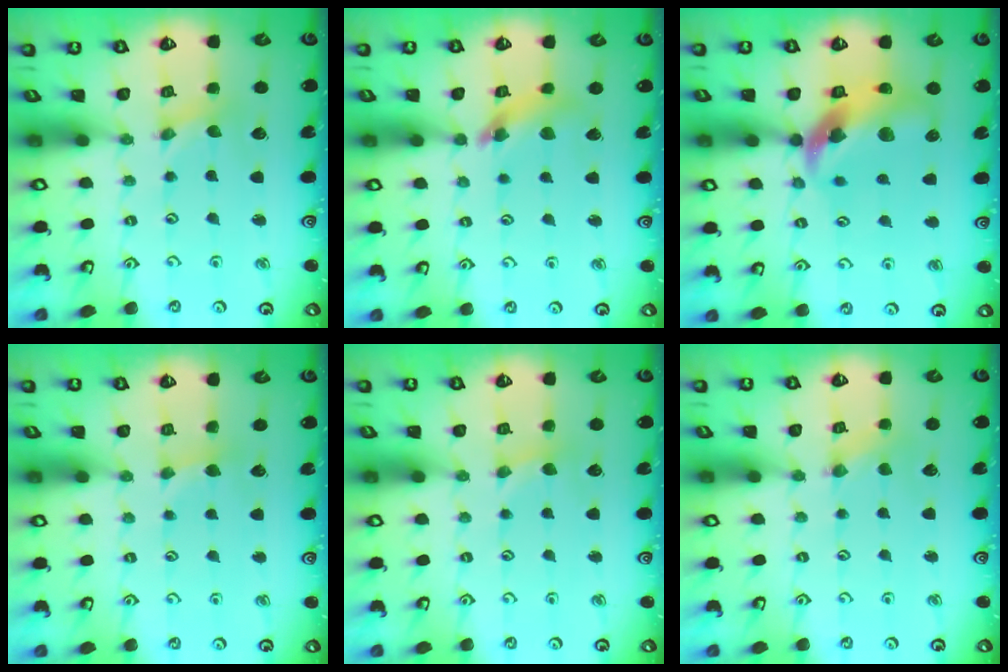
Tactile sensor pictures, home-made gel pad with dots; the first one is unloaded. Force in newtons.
{"total": 10.9, "press": 10.8, "slide": 1.3}
{"total": 14.9, "press": 14.8, "slide": 2.2}
{"total": 2.9, "press": 2.9, "slide": 0.4}
{"total": 2.0, "press": 1.9, "slide": 0.4}
{"total": 0.6, "press": 0.6, "slide": 0.1}